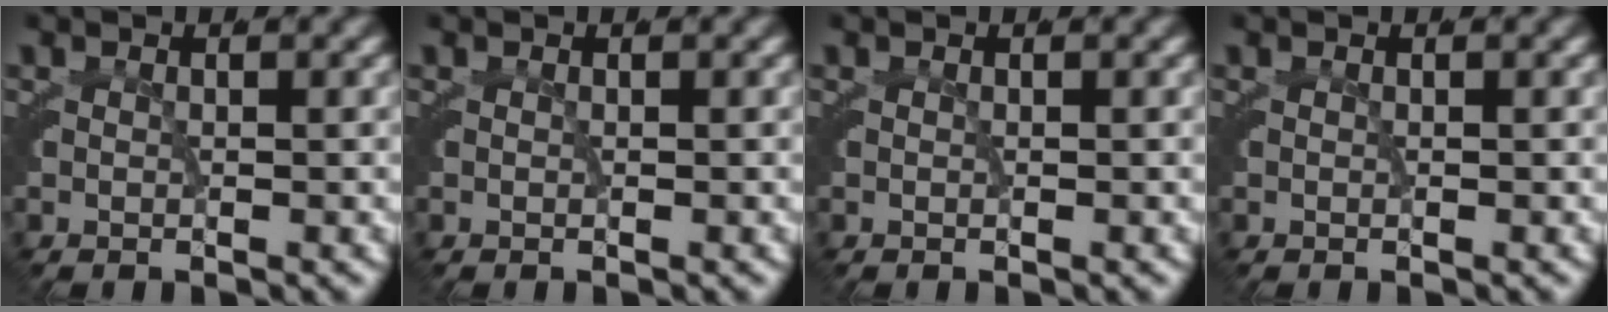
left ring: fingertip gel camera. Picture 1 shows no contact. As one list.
[{"total": 0.0}, {"total": 0.0}, {"total": 0.0}]